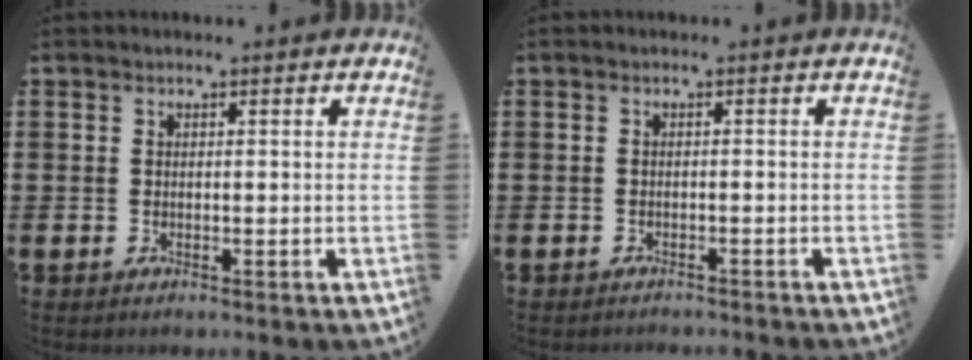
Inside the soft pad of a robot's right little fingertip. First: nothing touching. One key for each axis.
{"total": 0.6, "fx": -0.6, "fy": 0.0, "fz": 0.0, "tx": -0.001, "ty": -0.002, "tz": -0.012}